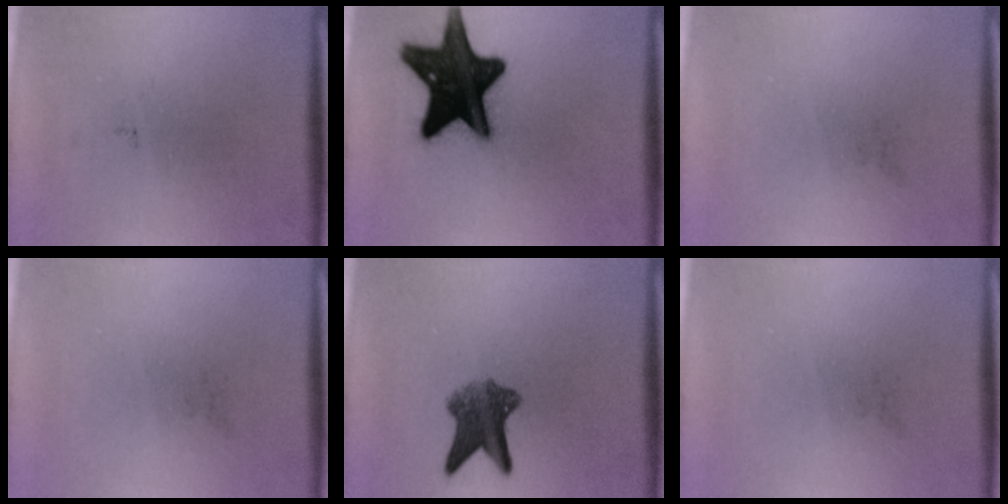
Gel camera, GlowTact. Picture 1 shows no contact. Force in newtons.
{"total": 18.3}
{"total": 0.0}
{"total": 0.0}
{"total": 6.5}
{"total": 0.0}